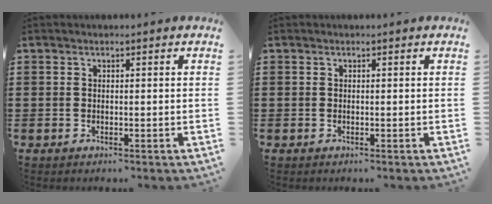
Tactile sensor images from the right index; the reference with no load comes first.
{"total": 0.0}